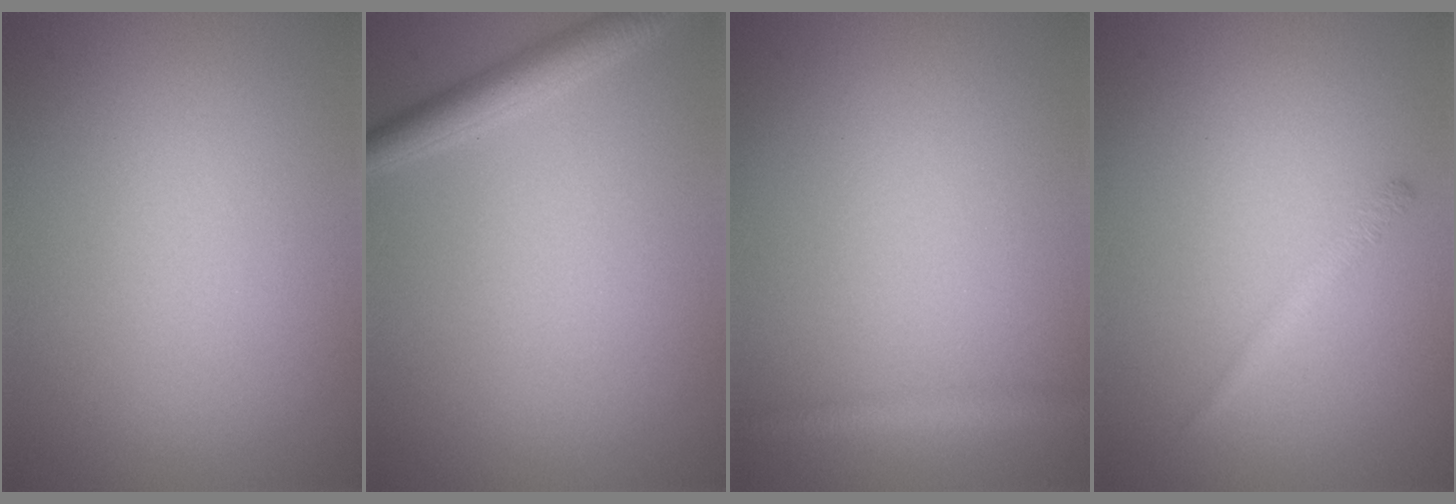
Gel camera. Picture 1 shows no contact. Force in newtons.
{"total": 2.5, "press": 2.5, "slide": 0.1}
{"total": 1.6, "press": 1.6, "slide": 0.1}
{"total": 1.2, "press": 1.2, "slide": 0.1}